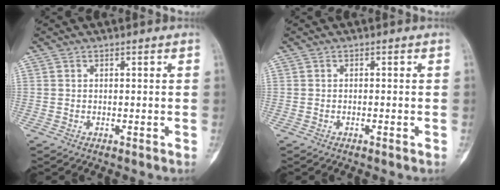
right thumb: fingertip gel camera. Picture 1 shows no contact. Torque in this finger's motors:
{"motor_torque": [-0.57, -0.30, -0.32, 0.45, -0.16]}